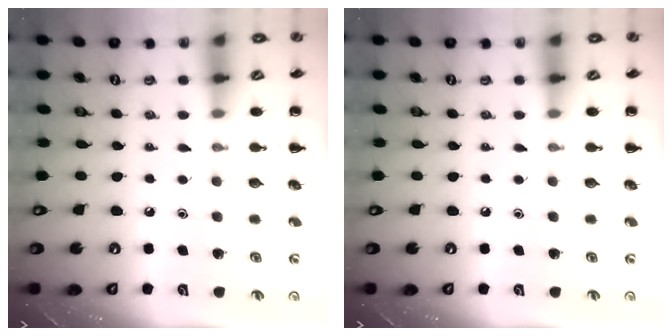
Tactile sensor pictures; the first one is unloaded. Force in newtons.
{"total": 0.0}